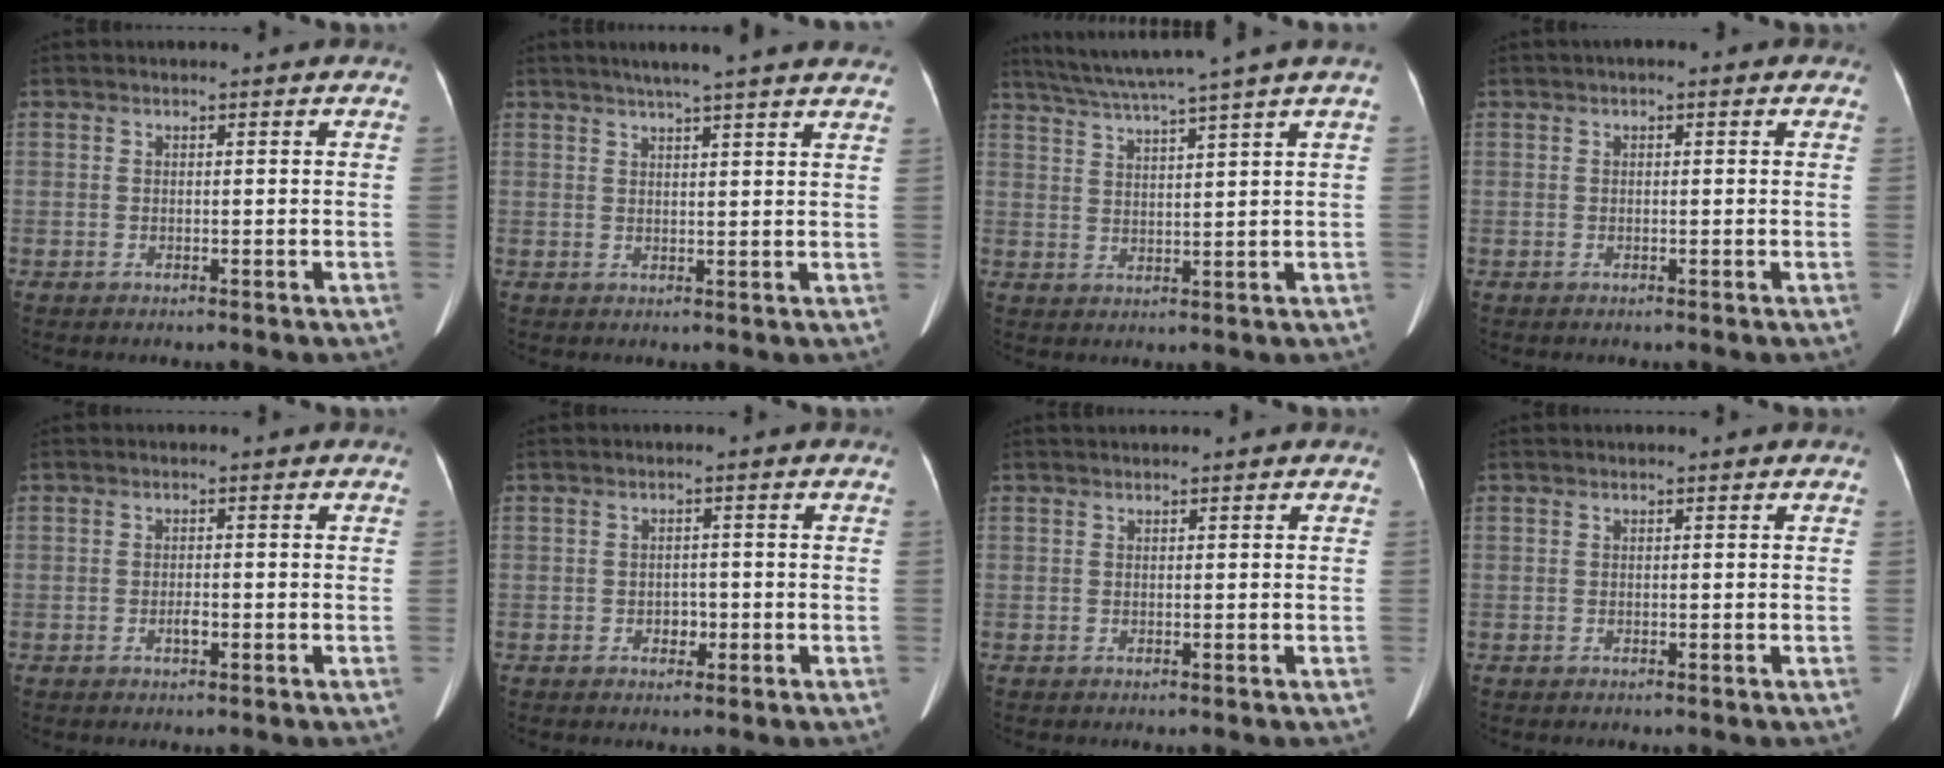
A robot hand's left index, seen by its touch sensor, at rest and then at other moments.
{"total": 13.8, "force": [11.7, 0.2, 7.3], "torque": [-0.109, 0.029, 0.140]}
{"total": 10.5, "force": [8.5, -2.2, 5.6], "torque": [-0.098, 0.010, 0.132]}
{"total": 1.3, "force": [0.5, 0.6, 1.0], "torque": [-0.015, 0.011, 0.001]}
{"total": 1.3, "force": [-0.8, 0.4, 0.9], "torque": [-0.023, -0.004, -0.012]}
{"total": 1.7, "force": [-0.9, 1.2, 0.9], "torque": [-0.015, 0.000, -0.010]}
{"total": 1.0, "force": [1.0, -0.1, 0.4], "torque": [-0.006, 0.020, 0.024]}
{"total": 0.0}